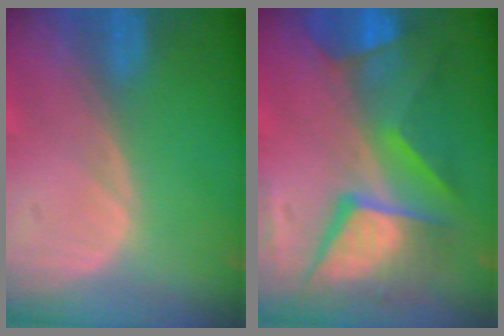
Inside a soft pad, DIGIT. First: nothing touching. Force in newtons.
{"total": 11.3, "press": 11.3, "slide": 1.2}